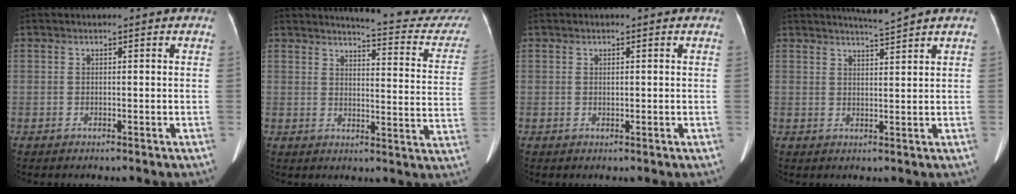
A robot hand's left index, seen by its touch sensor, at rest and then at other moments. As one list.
[{"total": 18.6, "force": [18.0, 1.3, 4.8], "torque": [-0.046, -0.109, 0.185]}, {"total": 0.6, "force": [0.1, 0.2, 0.6], "torque": [-0.012, -0.001, 0.003]}, {"total": 2.8, "force": [2.5, -1.3, 0.3], "torque": [-0.008, -0.011, 0.049]}]